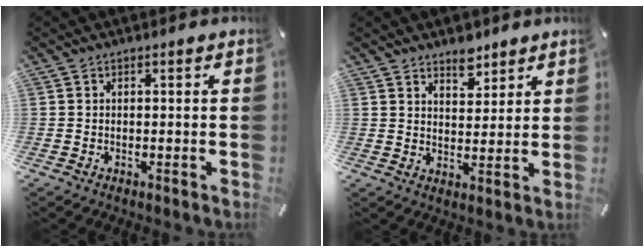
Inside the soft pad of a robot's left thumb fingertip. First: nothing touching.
{"total": 5.2, "force": [4.1, 2.9, 1.3], "torque": [-0.004, -0.023, 0.070]}